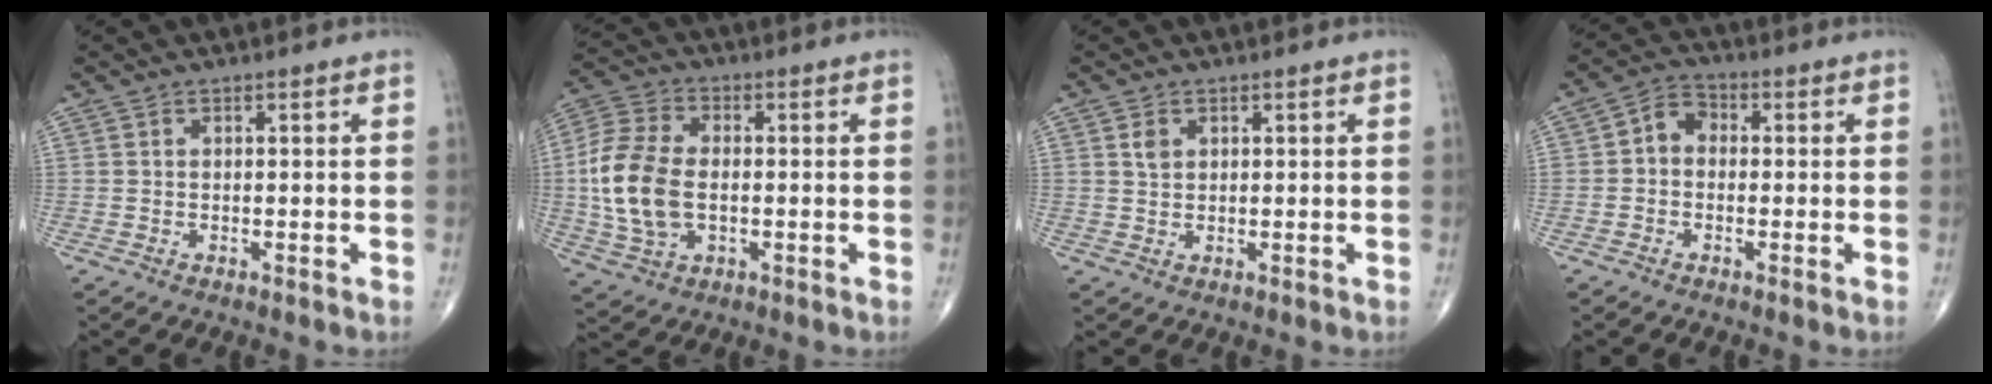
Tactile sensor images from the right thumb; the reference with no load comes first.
{"total": 13.6, "force": [-0.8, 8.4, 10.7], "torque": [-0.229, 0.011, -0.016]}
{"total": 2.0, "force": [0.8, 1.4, 1.2], "torque": [-0.018, -0.002, 0.016]}
{"total": 4.7, "force": [-0.2, 3.7, 2.9], "torque": [-0.032, 0.017, -0.019]}